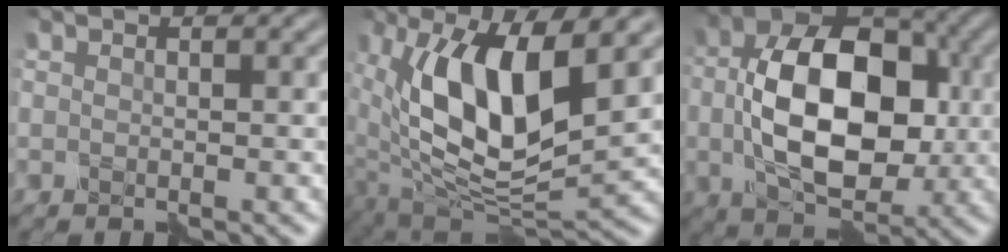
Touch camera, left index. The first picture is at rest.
{"total": 12.4, "force": [3.1, 5.6, 10.6], "torque": [-0.182, -0.012, 0.056]}
{"total": 12.4, "force": [0.1, 8.1, 9.4], "torque": [-0.158, 0.002, 0.000]}